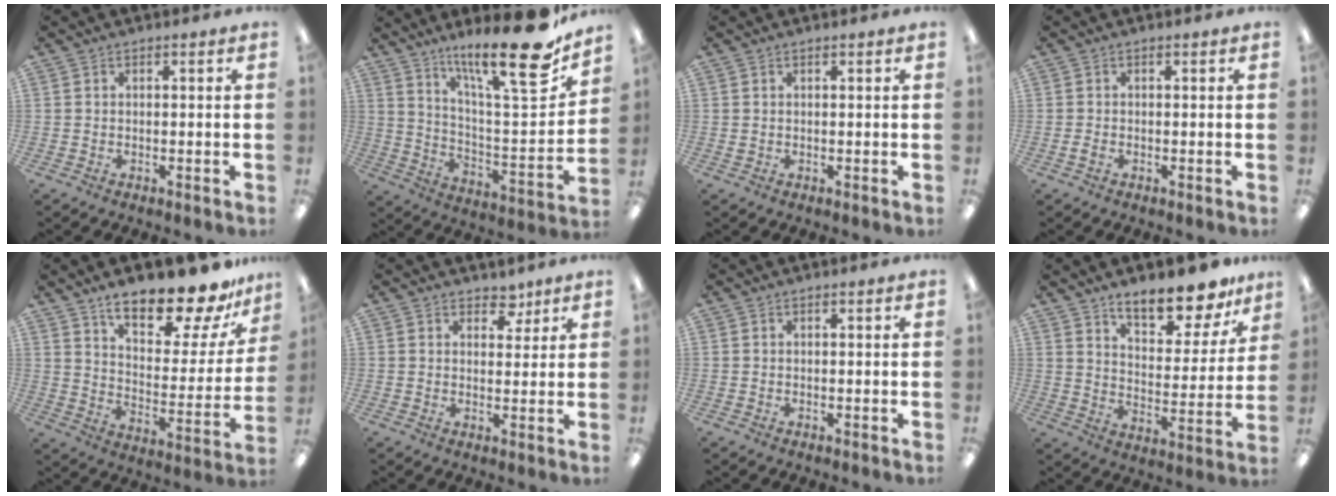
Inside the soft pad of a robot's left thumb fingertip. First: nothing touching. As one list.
[{"total": 21.7, "force": [15.8, 4.2, 14.2], "torque": [-0.207, -0.124, 0.248]}, {"total": 0.5, "force": [0.4, 0.3, 0.2], "torque": [-0.004, 0.003, 0.006]}, {"total": 0.9, "force": [-0.4, 0.6, 0.6], "torque": [-0.010, 0.000, -0.007]}, {"total": 19.2, "force": [15.9, 5.6, 9.2], "torque": [-0.141, -0.109, 0.269]}, {"total": 4.4, "force": [3.4, 2.6, 1.2], "torque": [-0.001, -0.019, 0.057]}, {"total": 0.0}, {"total": 13.6, "force": [11.9, 3.9, 5.4], "torque": [-0.074, -0.088, 0.208]}]